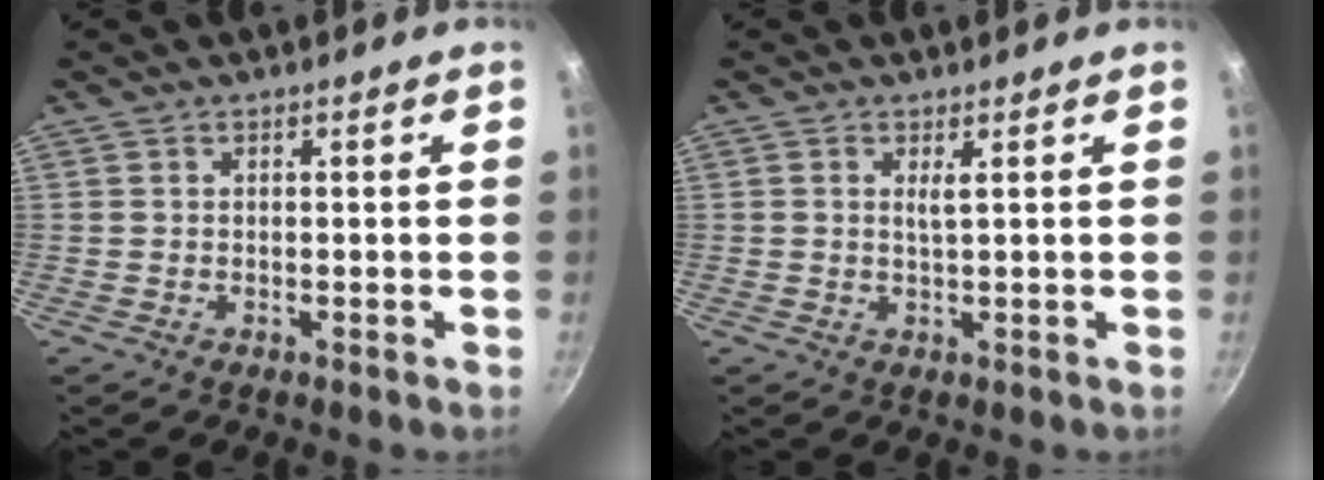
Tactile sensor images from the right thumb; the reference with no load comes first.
{"total": 1.4, "force": [0.5, 0.1, 1.3], "torque": [-0.028, -0.002, 0.011]}